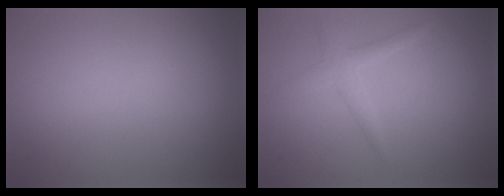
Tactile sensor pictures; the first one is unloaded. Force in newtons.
{"total": 1.6, "press": 1.6, "slide": 0.0}